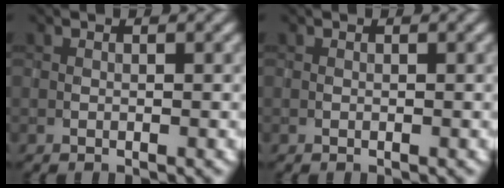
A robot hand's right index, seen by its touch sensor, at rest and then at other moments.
{"total": 0.0}